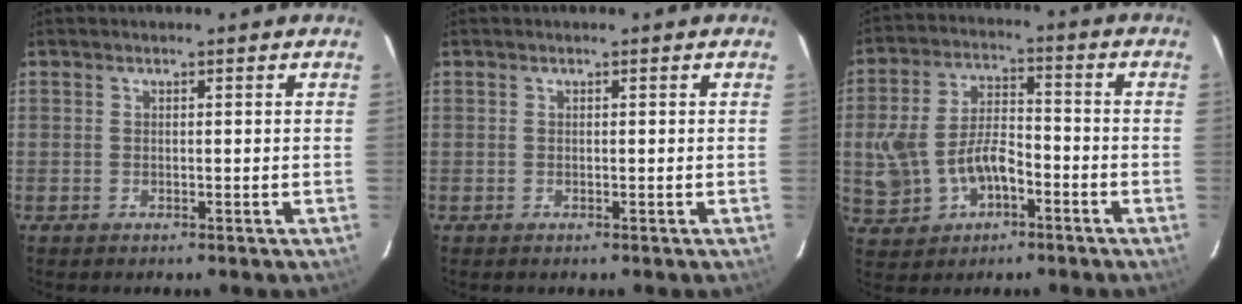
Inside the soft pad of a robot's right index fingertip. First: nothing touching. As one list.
[{"total": 0.0}, {"total": 11.7, "force": [-3.6, 7.3, 8.4], "torque": [-0.188, 0.016, -0.048]}]